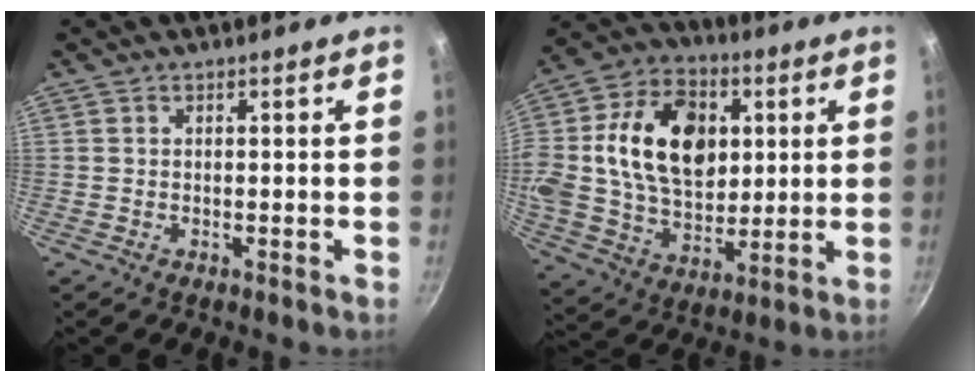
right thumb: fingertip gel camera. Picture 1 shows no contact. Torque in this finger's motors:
{"motor_torque": [2.36, 2.64, 1.95, 0.13, 0.25]}